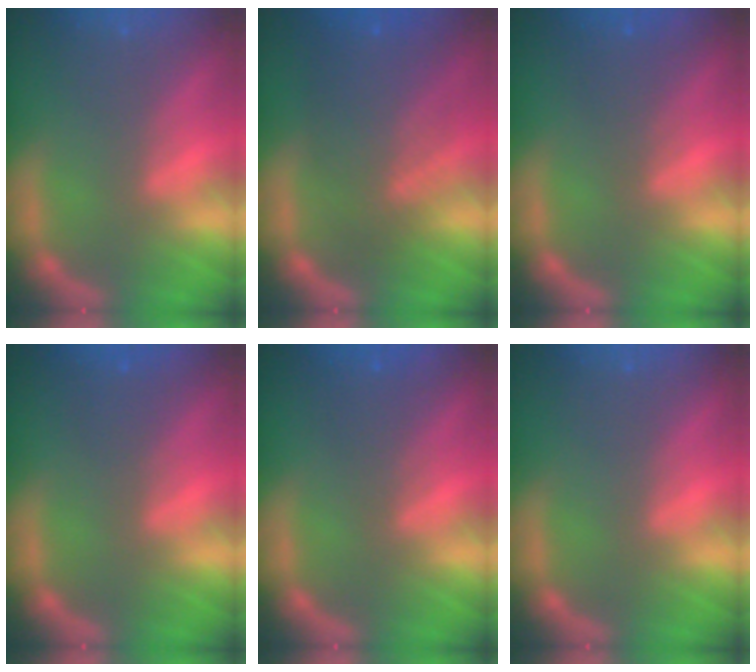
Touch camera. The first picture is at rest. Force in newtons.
{"total": 7.1}
{"total": 2.0}
{"total": 1.5}
{"total": 2.0}
{"total": 0.0}